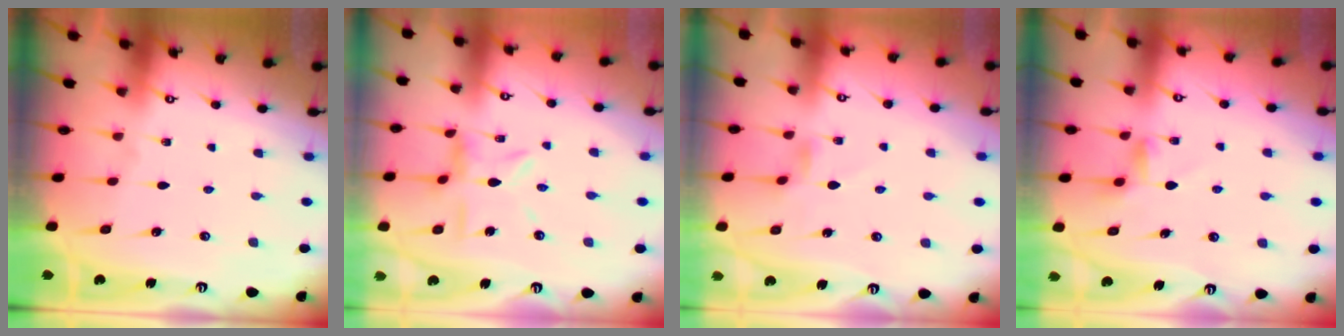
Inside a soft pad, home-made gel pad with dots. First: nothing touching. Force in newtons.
{"total": 8.1, "press": 8.1, "slide": 0.7}
{"total": 2.7, "press": 2.6, "slide": 0.4}
{"total": 4.6, "press": 4.6, "slide": 0.4}